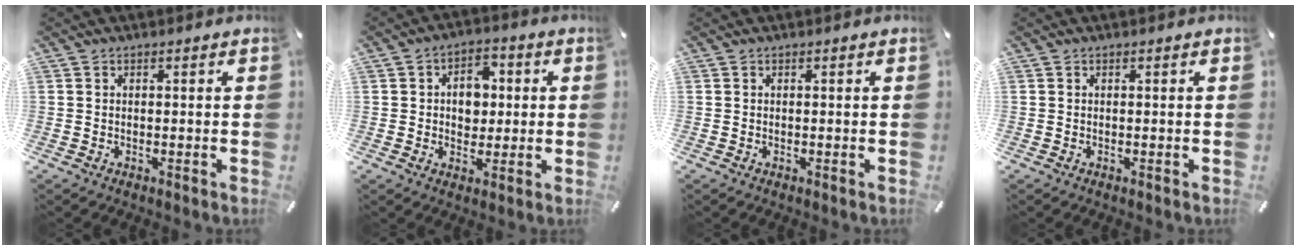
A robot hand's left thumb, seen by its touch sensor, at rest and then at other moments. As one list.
[{"total": 7.5, "force": [0.5, 5.9, 4.6], "torque": [-0.055, 0.001, 0.003]}, {"total": 0.0}, {"total": 0.0}]